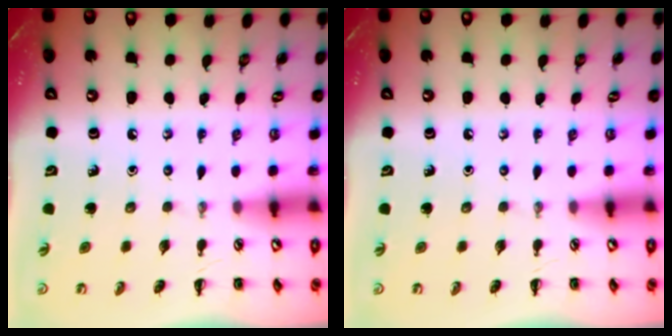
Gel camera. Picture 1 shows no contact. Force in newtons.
{"total": 0.0}